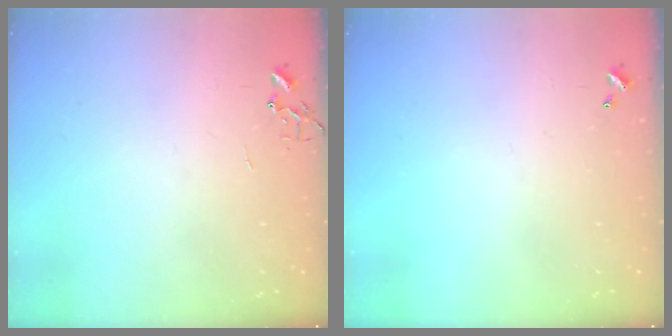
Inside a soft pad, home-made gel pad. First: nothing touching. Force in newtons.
{"total": 0.0}